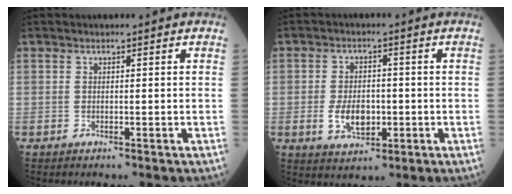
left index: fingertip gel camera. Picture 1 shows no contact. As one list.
[{"total": 5.8, "force": [-1.3, 3.5, 4.5], "torque": [-0.088, -0.001, -0.016]}]